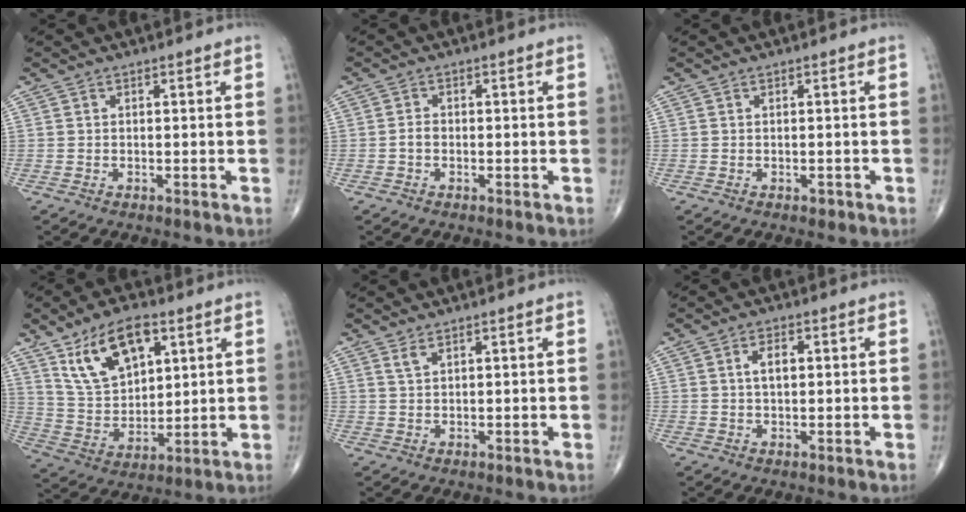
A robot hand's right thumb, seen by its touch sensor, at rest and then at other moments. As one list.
[{"total": 1.5, "force": [-0.5, 1.0, 0.9], "torque": [-0.014, 0.005, -0.012]}, {"total": 0.9, "force": [-0.4, 0.5, 0.6], "torque": [-0.006, -0.001, -0.004]}, {"total": 14.5, "force": [7.3, 7.7, 9.9], "torque": [-0.154, -0.023, 0.147]}, {"total": 1.5, "force": [1.1, 0.4, 0.9], "torque": [-0.018, -0.002, 0.025]}, {"total": 3.4, "force": [0.7, 1.8, 2.8], "torque": [-0.047, 0.003, 0.010]}]